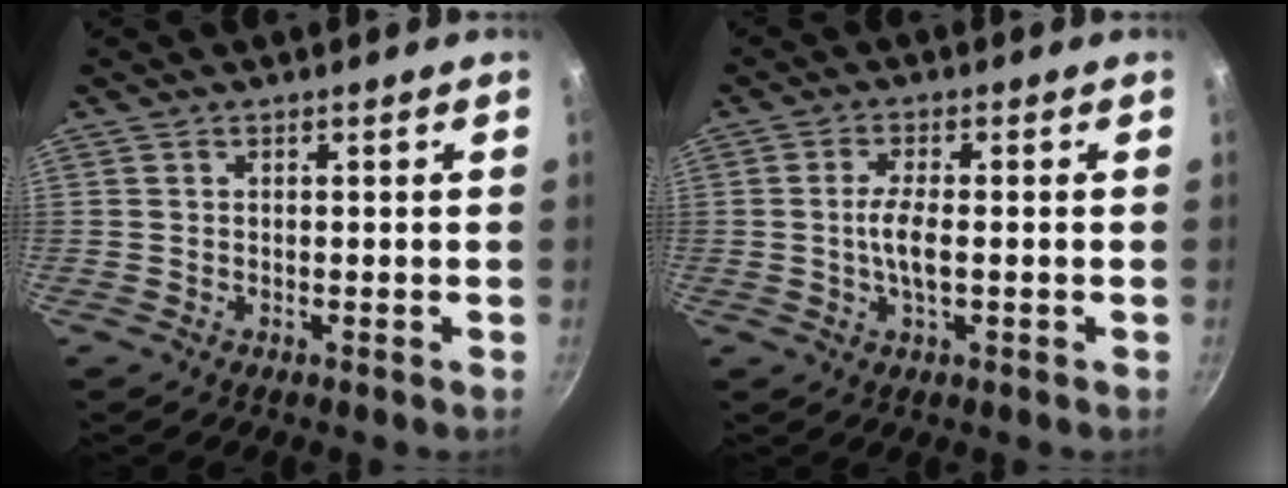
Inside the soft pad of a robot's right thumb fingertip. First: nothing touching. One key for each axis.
{"total": 4.7, "fx": -0.5, "fy": 1.5, "fz": 4.4, "tx": -0.094, "ty": 0.003, "tz": -0.013}